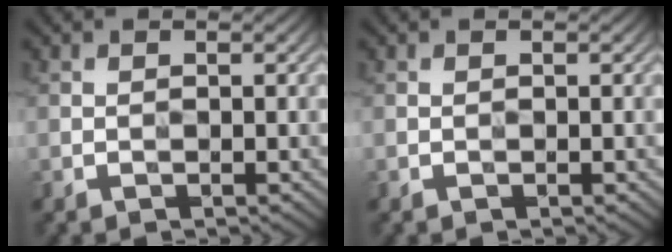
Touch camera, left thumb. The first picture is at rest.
{"total": 0.0}